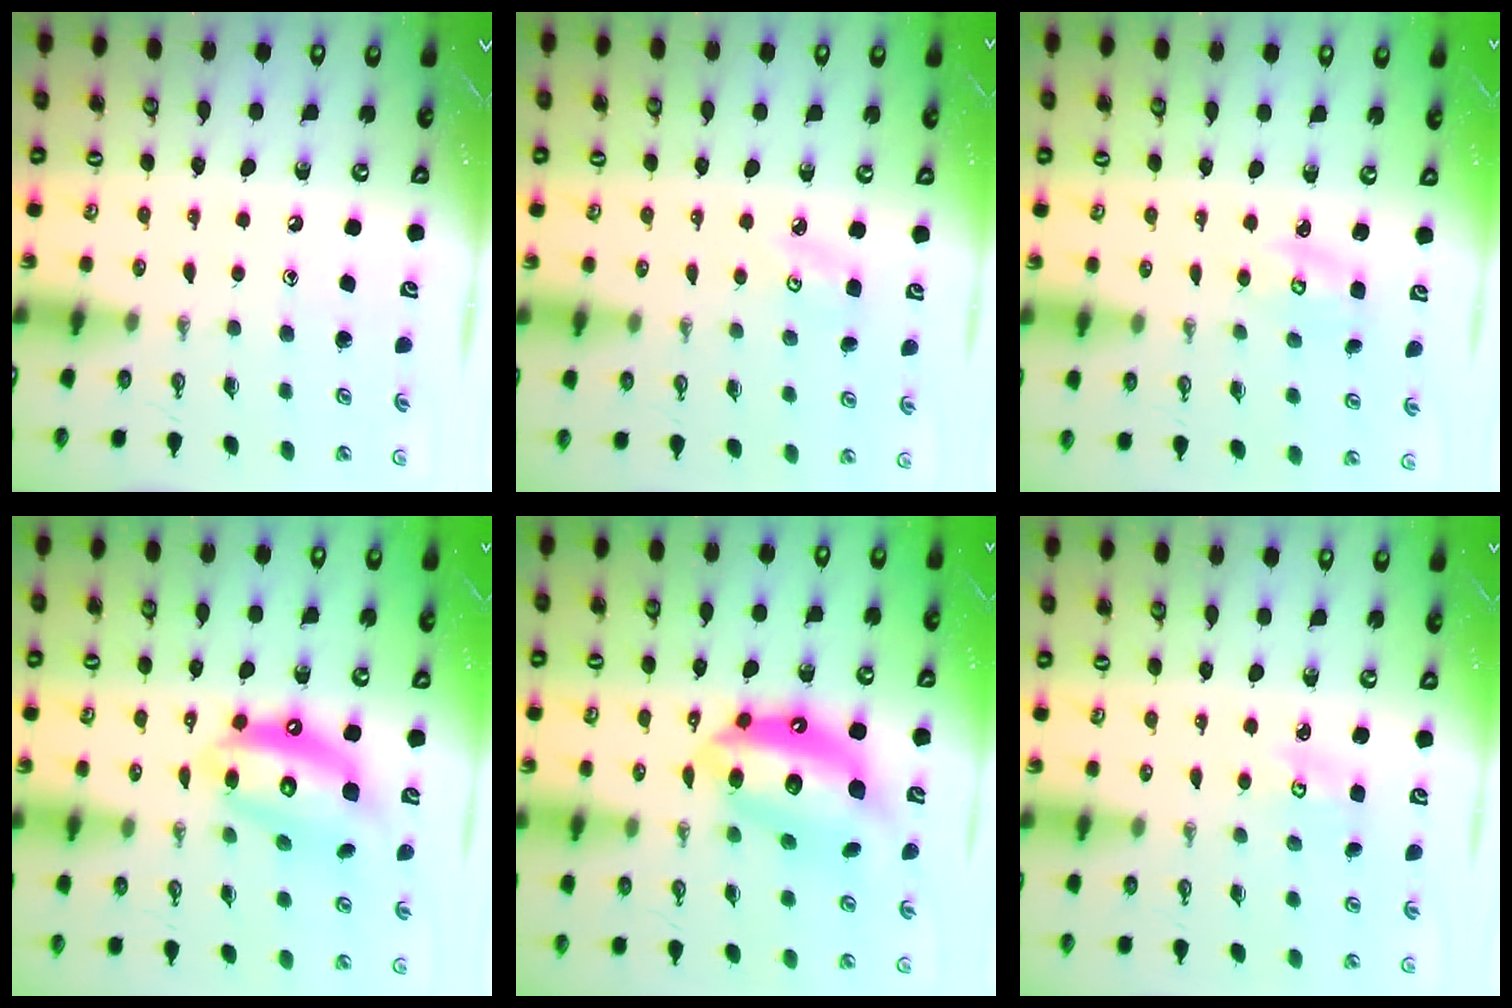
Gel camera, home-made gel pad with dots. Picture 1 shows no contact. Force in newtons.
{"total": 3.8, "press": 3.8, "slide": 0.5}
{"total": 2.7, "press": 2.7, "slide": 0.3}
{"total": 13.6, "press": 13.5, "slide": 1.5}
{"total": 15.9, "press": 15.9, "slide": 1.2}
{"total": 2.8, "press": 2.8, "slide": 0.3}